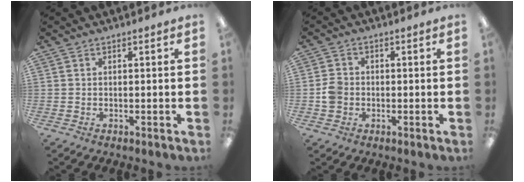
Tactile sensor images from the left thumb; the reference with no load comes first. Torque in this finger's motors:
{"motor_torque": [-0.11, 0.14, 0.08, -0.09, 0.00]}